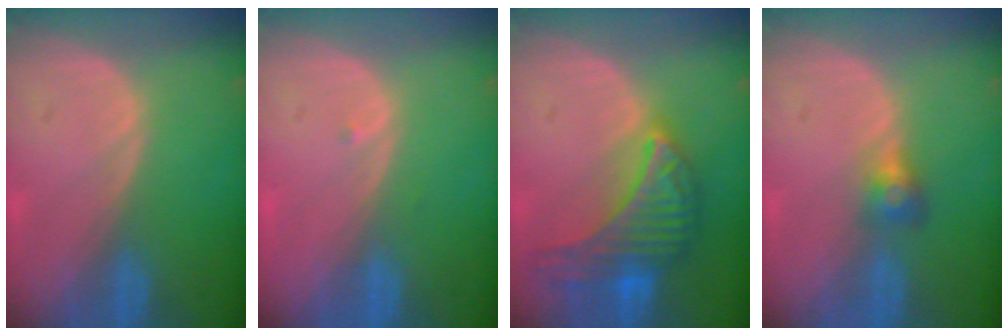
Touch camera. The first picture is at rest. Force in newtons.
{"total": 0.5, "press": 0.4, "slide": 0.3}
{"total": 9.8, "press": 9.8, "slide": 0.6}
{"total": 2.8, "press": 2.7, "slide": 0.9}